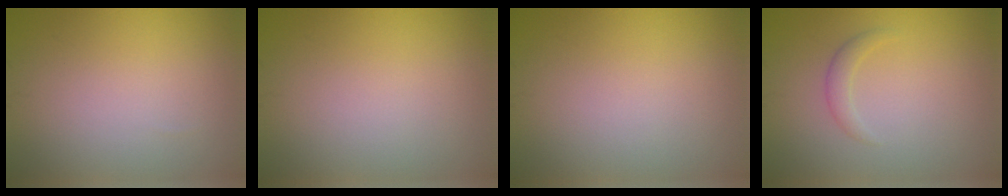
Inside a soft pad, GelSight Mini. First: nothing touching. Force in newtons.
{"total": 0.0}
{"total": 0.0}
{"total": 1.3, "press": 1.3, "slide": 0.0}